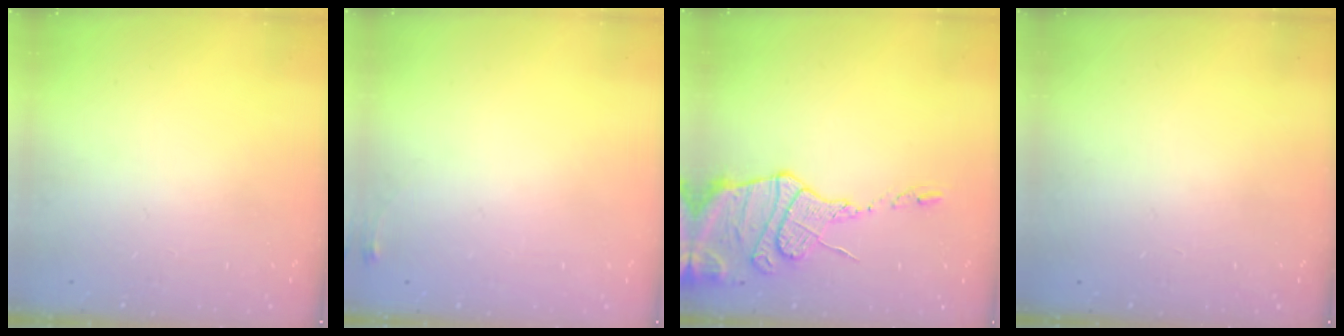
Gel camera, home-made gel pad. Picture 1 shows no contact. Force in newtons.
{"total": 3.4, "press": 3.4, "slide": 0.5}
{"total": 14.4, "press": 14.4, "slide": 1.4}
{"total": 0.0}